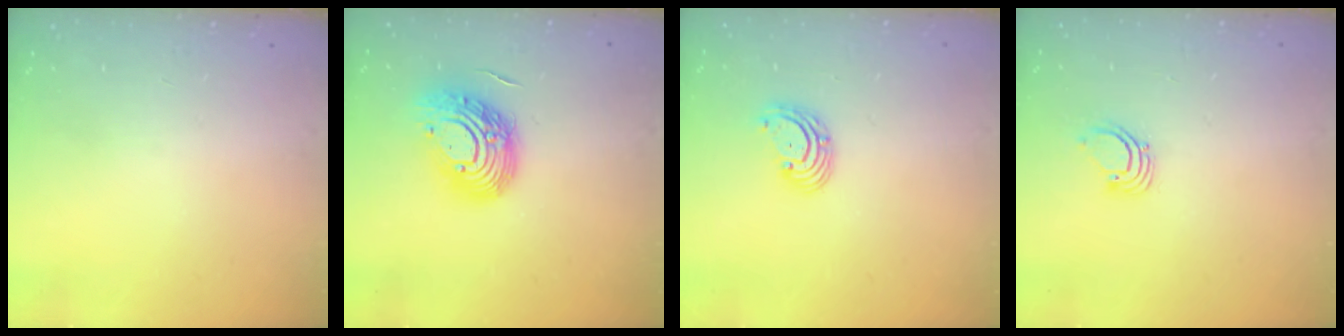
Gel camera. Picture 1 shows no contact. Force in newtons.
{"total": 14.8, "press": 14.7, "slide": 1.5}
{"total": 2.8, "press": 2.8, "slide": 0.2}
{"total": 2.2, "press": 2.2, "slide": 0.2}